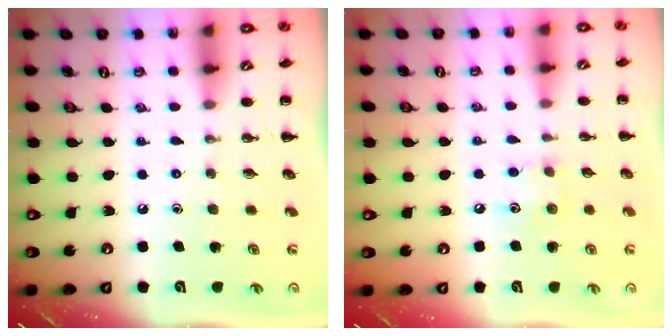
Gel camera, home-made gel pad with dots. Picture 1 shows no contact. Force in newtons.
{"total": 6.2, "press": 6.1, "slide": 1.2}